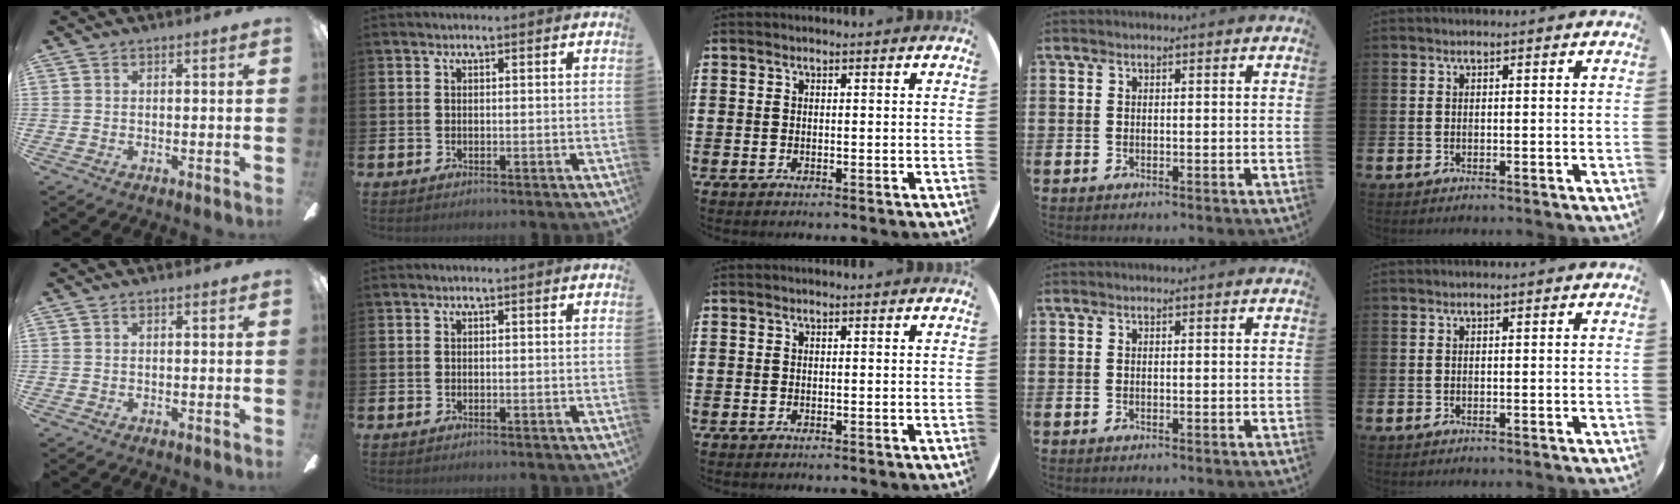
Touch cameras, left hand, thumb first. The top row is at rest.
{}